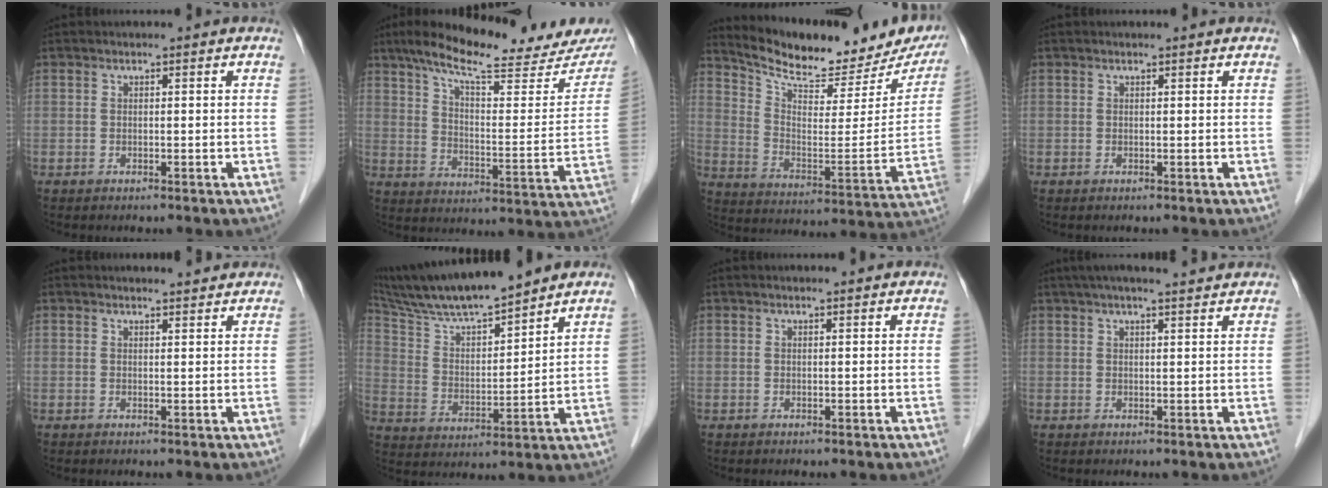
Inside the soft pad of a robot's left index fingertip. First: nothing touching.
{"total": 22.8, "force": [18.6, 3.5, 12.6], "torque": [-0.192, -0.009, 0.256]}
{"total": 21.3, "force": [19.4, 5.1, 7.1], "torque": [-0.113, -0.047, 0.270]}
{"total": 0.6, "force": [0.6, 0.0, 0.2], "torque": [-0.007, 0.005, 0.010]}
{"total": 2.4, "force": [2.4, 0.2, 0.4], "torque": [-0.012, 0.001, 0.031]}
{"total": 14.4, "force": [12.8, 0.7, 6.6], "torque": [-0.129, 0.012, 0.237]}
{"total": 1.2, "force": [1.1, 0.0, 0.4], "torque": [-0.009, 0.010, 0.017]}
{"total": 9.1, "force": [7.9, 0.2, 4.5], "torque": [-0.067, 0.026, 0.102]}